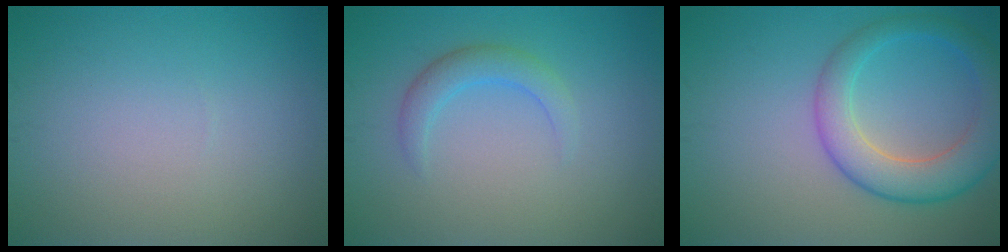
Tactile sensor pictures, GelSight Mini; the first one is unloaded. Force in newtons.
{"total": 2.3, "press": 2.3, "slide": 0.1}
{"total": 5.8, "press": 5.8, "slide": 0.3}